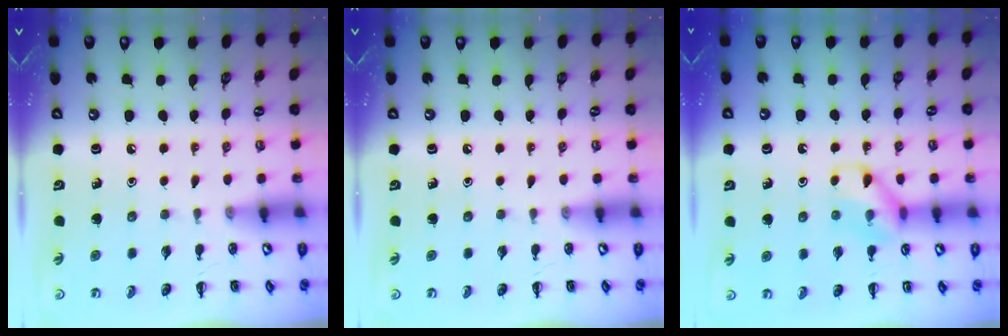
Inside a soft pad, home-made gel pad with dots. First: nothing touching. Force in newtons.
{"total": 0.0}
{"total": 10.2, "press": 10.2, "slide": 0.8}